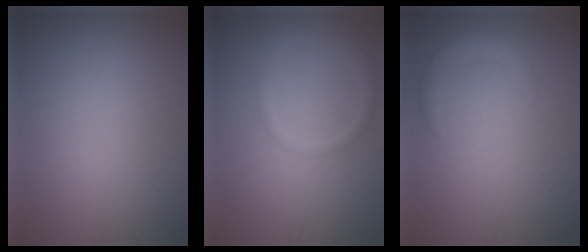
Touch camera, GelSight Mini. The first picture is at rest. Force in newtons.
{"total": 1.7, "press": 1.7, "slide": 0.1}
{"total": 2.1, "press": 2.1, "slide": 0.2}